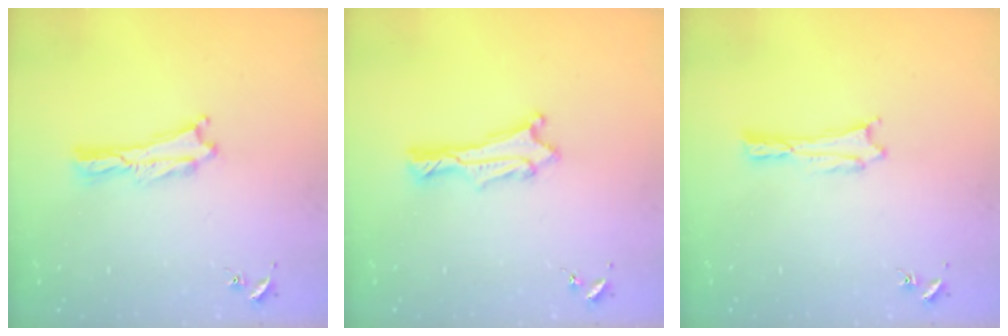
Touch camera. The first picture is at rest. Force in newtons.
{"total": 1.3, "press": 1.2, "slide": 0.1}
{"total": 0.7, "press": 0.7, "slide": 0.1}